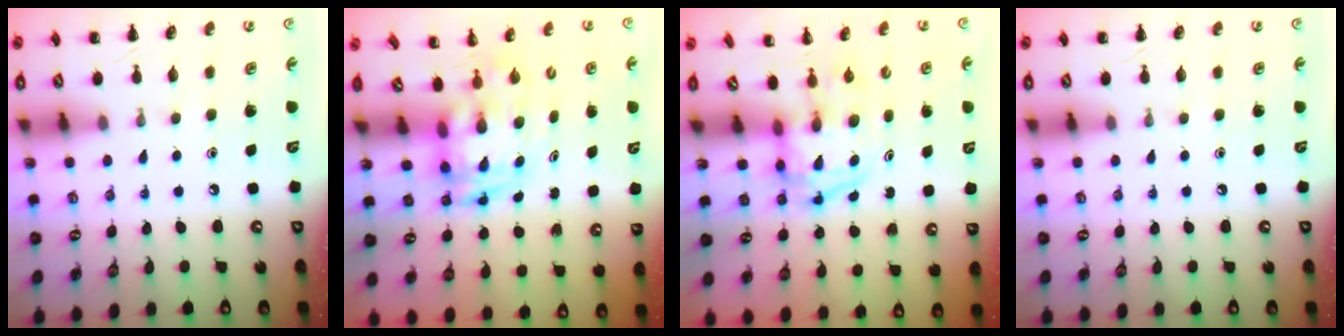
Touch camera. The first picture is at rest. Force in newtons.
{"total": 3.8, "press": 3.7, "slide": 0.8}
{"total": 4.0, "press": 3.9, "slide": 0.6}
{"total": 0.0}